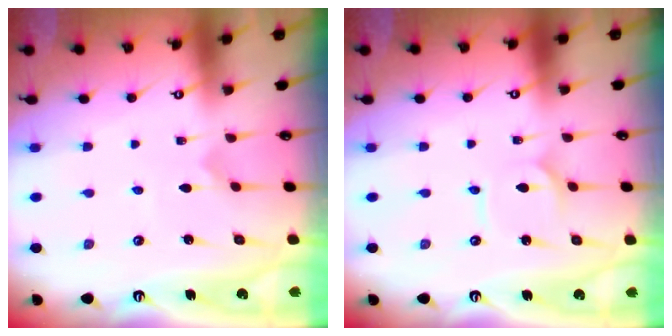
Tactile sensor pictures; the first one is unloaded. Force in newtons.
{"total": 2.1, "press": 2.1, "slide": 0.3}